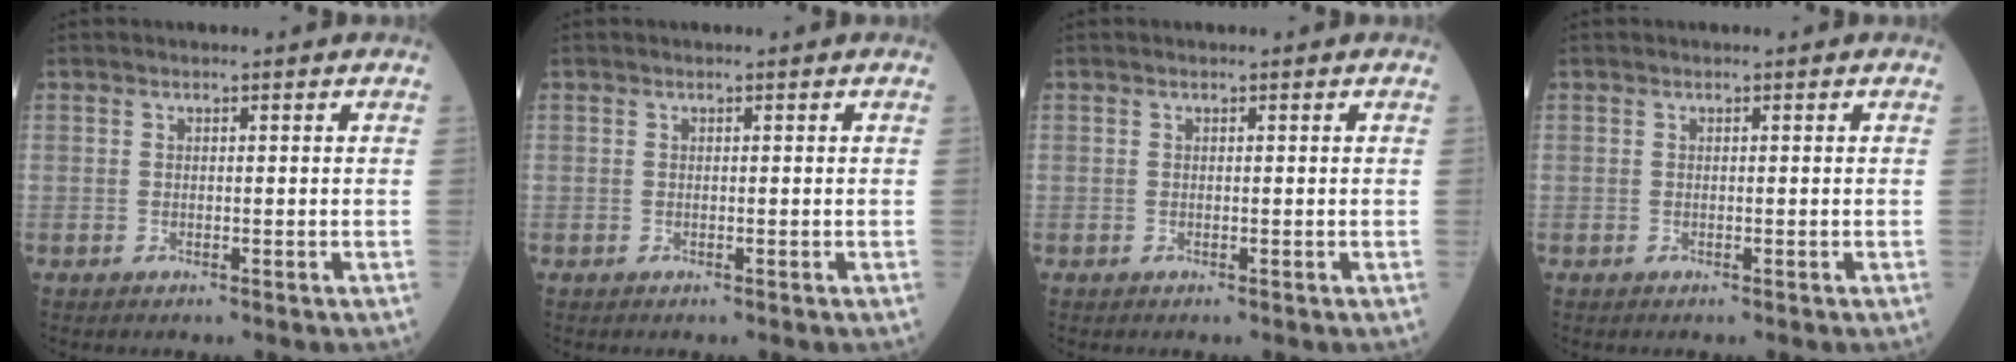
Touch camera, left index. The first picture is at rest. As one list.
[{"total": 0.0}, {"total": 0.0}, {"total": 0.0}]